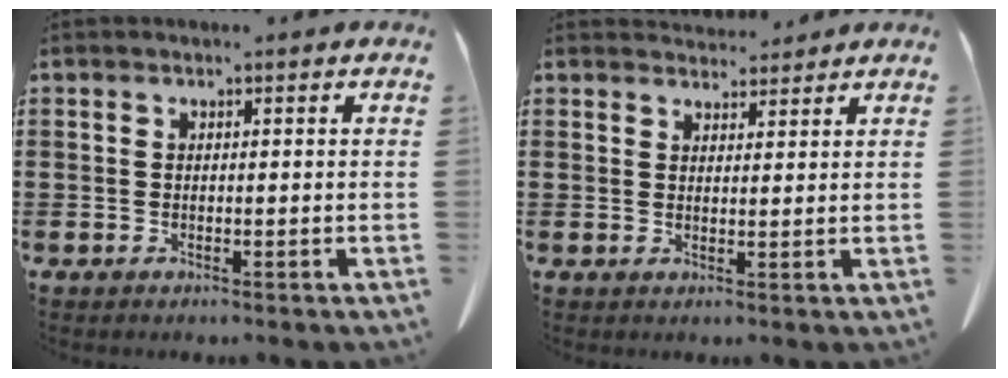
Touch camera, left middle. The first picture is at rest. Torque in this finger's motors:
{"motor_torque": [-0.04, -0.04, -0.15, -0.04]}